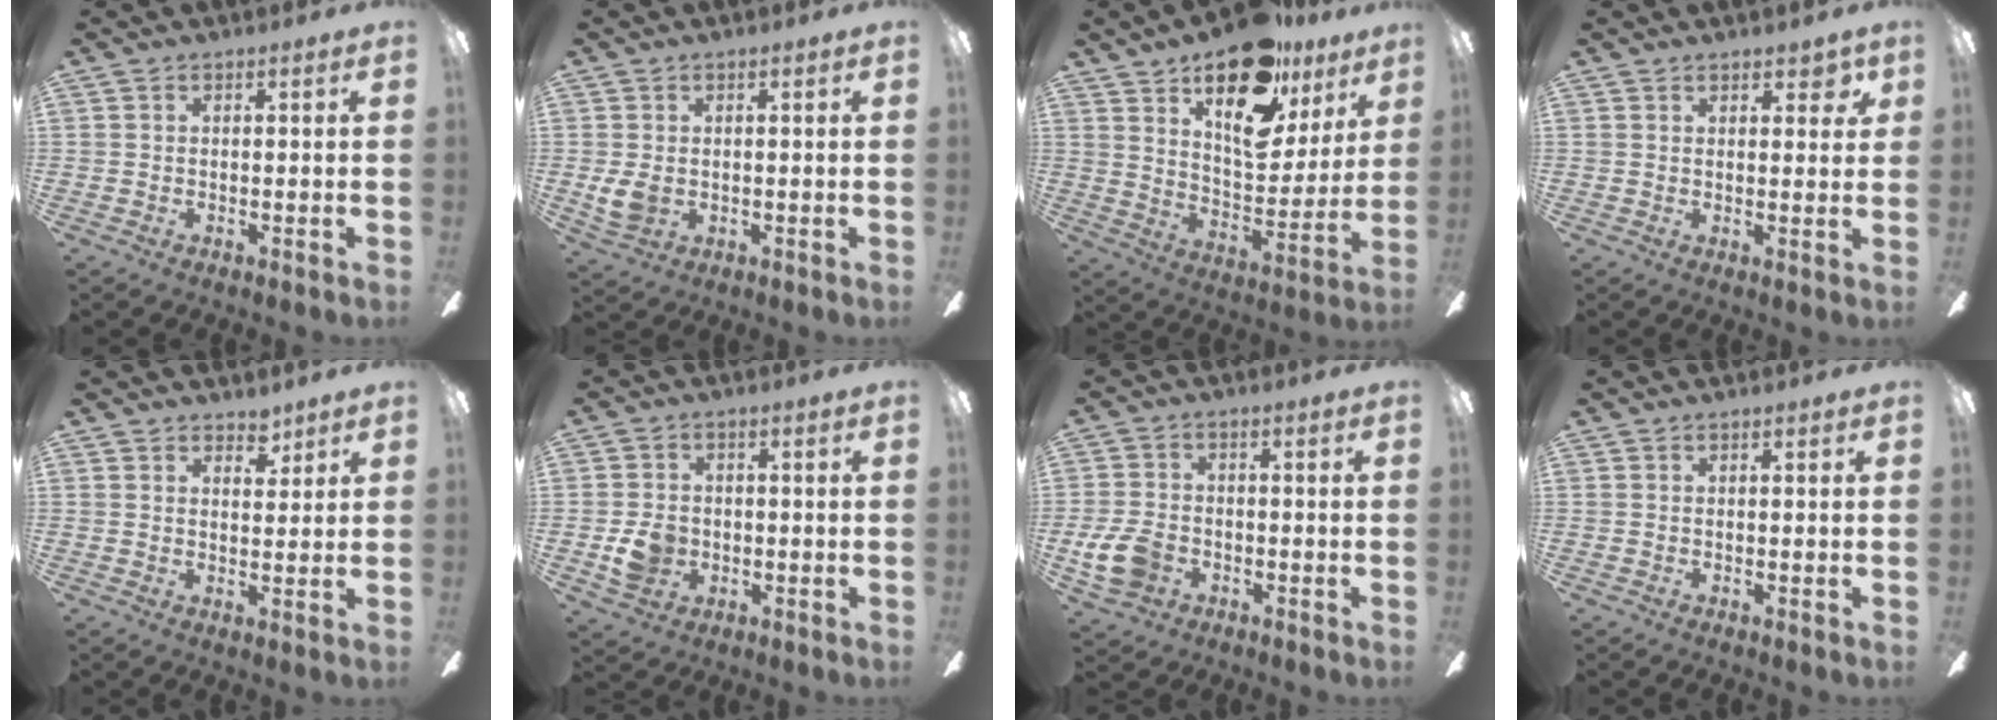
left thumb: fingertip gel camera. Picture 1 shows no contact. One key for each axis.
{"total": 4.8, "fx": 0.2, "fy": 3.6, "fz": 3.2, "tx": -0.062, "ty": 0.001, "tz": 0.004}
{"total": 22.6, "fx": 14.4, "fy": 10.9, "fz": 13.7, "tx": -0.192, "ty": -0.084, "tz": 0.244}
{"total": 3.5, "fx": 2.4, "fy": 1.6, "fz": 2.0, "tx": -0.010, "ty": -0.009, "tz": 0.036}
{"total": 3.9, "fx": 3.4, "fy": 1.8, "fz": 0.9, "tx": 0.009, "ty": -0.023, "tz": 0.058}
{"total": 6.7, "fx": -1.2, "fy": 5.7, "fz": 3.2, "tx": -0.046, "ty": 0.007, "tz": -0.022}
{"total": 8.7, "fx": -3.2, "fy": 6.3, "fz": 5.1, "tx": -0.126, "ty": 0.013, "tz": -0.058}
{"total": 0.0}